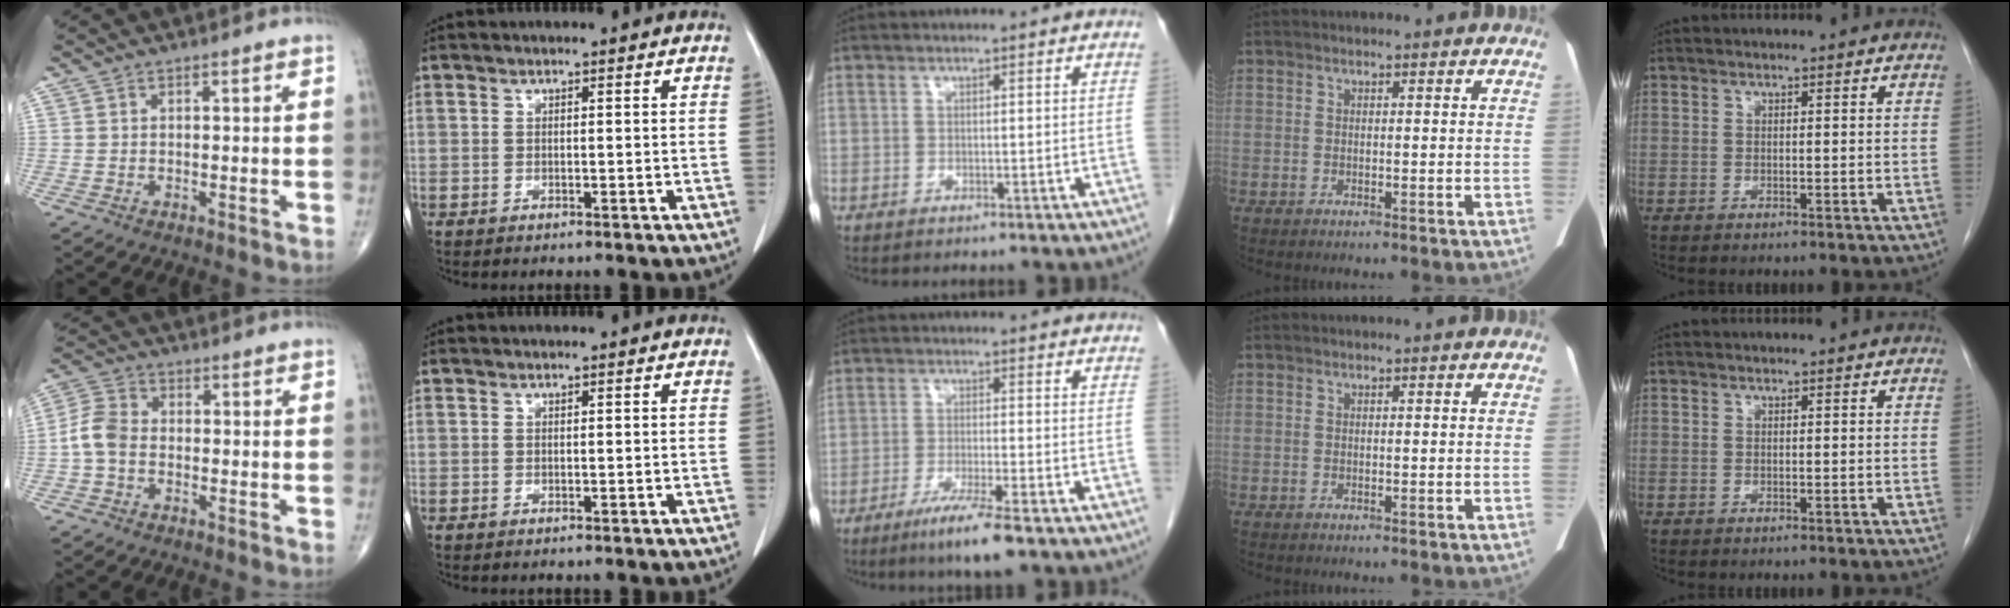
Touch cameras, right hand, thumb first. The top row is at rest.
{"thumb": {"total": 5.7, "force": [-1.2, 4.1, 3.8], "torque": [-0.076, 0.017, -0.036]}, "middle": {"total": 6.5, "force": [-4.2, -0.1, 4.9], "torque": [-0.089, -0.017, -0.075]}}